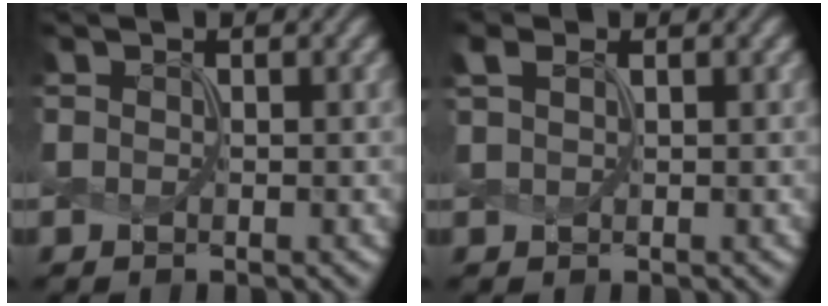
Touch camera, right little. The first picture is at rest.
{"total": 1.3, "force": [0.8, 0.4, 0.9], "torque": [-0.016, 0.005, 0.018]}